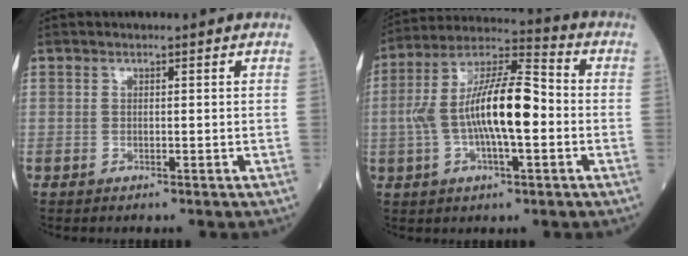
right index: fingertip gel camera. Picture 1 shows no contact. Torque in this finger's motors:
{"motor_torque": [2.14, 0.00, 1.06, 0.21]}